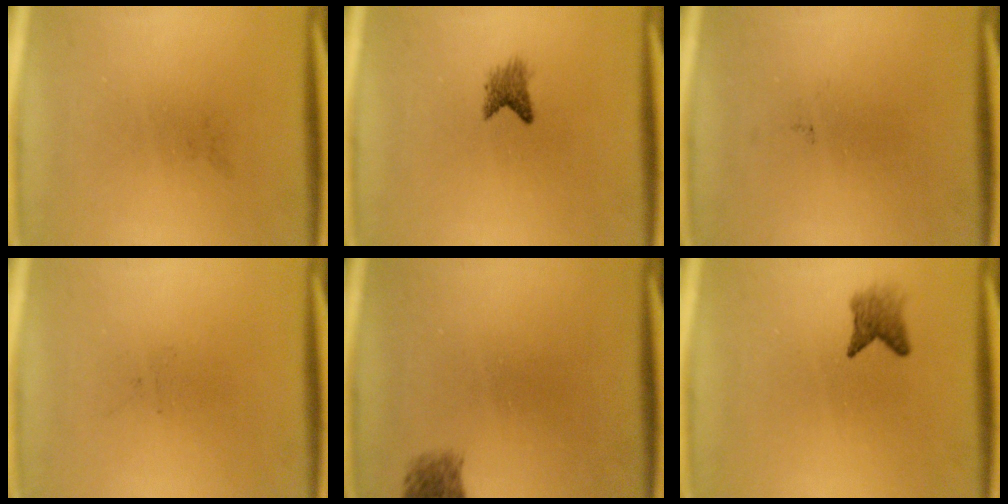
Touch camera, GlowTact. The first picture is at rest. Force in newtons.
{"total": 2.1}
{"total": 0.0}
{"total": 0.0}
{"total": 1.9}
{"total": 2.4}